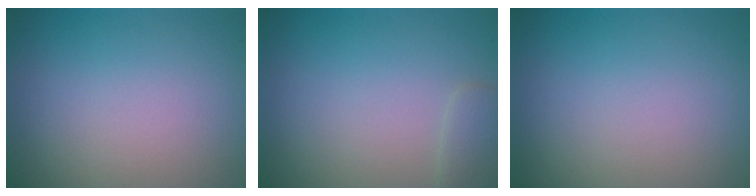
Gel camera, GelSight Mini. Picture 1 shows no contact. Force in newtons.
{"total": 1.4, "press": 1.4, "slide": 0.1}
{"total": 0.0}